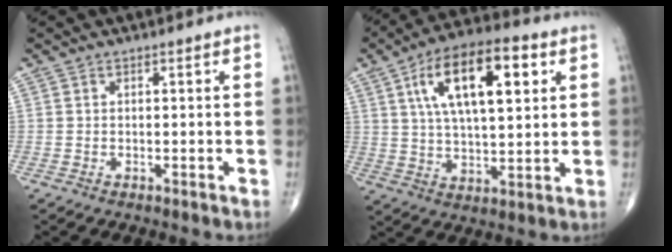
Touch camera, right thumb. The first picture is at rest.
{"total": 17.5, "force": [6.1, 7.3, 14.8], "torque": [-0.235, 0.001, 0.098]}